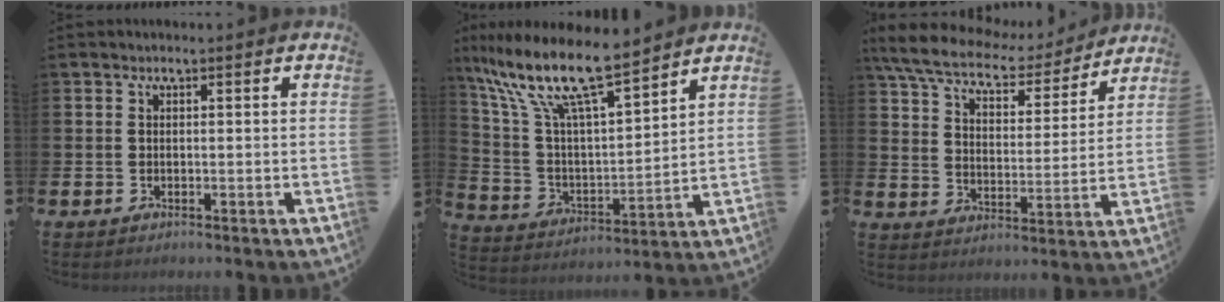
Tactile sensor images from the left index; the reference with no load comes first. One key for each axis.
{"total": 12.2, "fx": 10.1, "fy": 1.8, "fz": 6.6, "tx": -0.169, "ty": -0.061, "tz": 0.175}
{"total": 7.9, "fx": 7.0, "fy": 2.2, "fz": 3.1, "tx": -0.092, "ty": -0.042, "tz": 0.119}